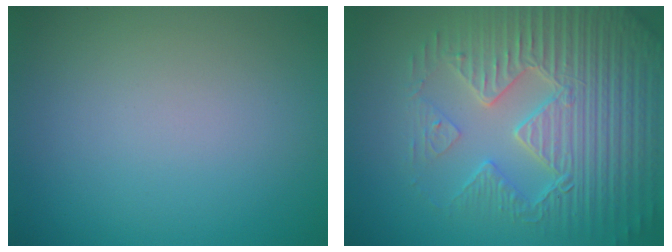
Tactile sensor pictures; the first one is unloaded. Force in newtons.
{"total": 7.9, "press": 6.2, "slide": 4.9}